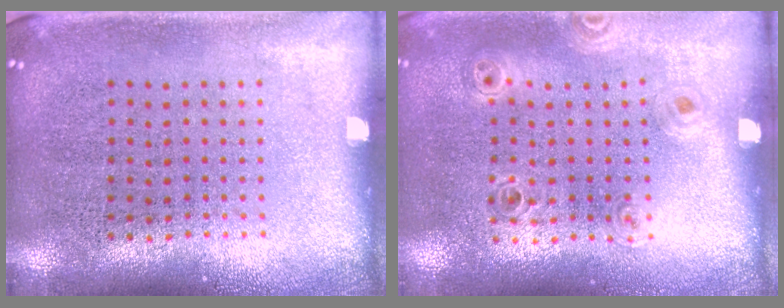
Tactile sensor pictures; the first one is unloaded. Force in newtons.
{"total": 0.9, "press": 0.9, "slide": 0.2}